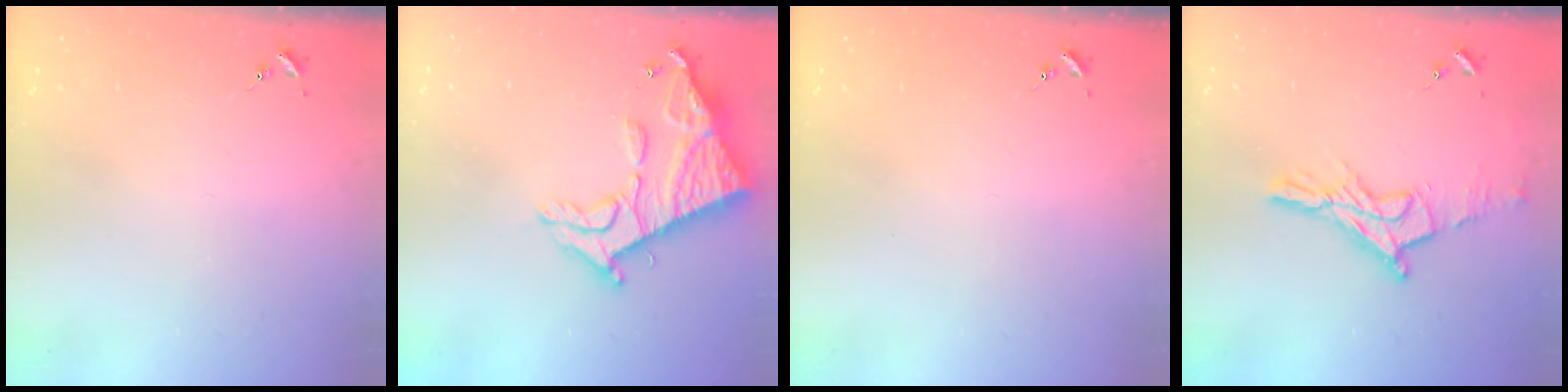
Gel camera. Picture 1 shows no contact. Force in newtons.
{"total": 16.7, "press": 16.6, "slide": 1.7}
{"total": 0.0}
{"total": 14.5, "press": 14.4, "slide": 1.0}